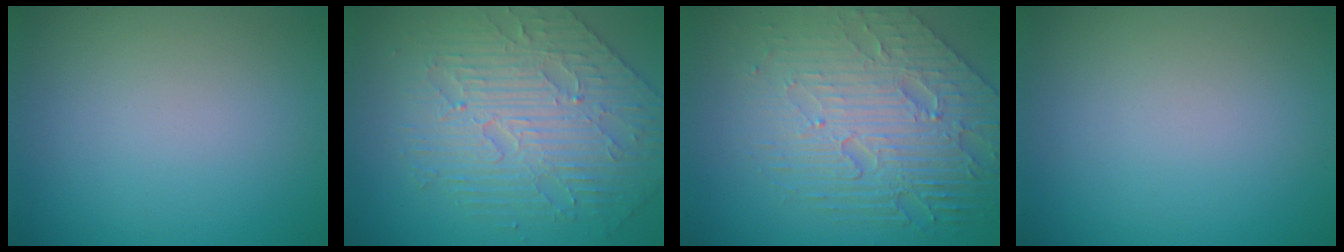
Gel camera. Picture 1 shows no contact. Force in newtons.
{"total": 5.1, "press": 4.8, "slide": 1.7}
{"total": 7.9, "press": 5.7, "slide": 5.5}
{"total": 0.0}